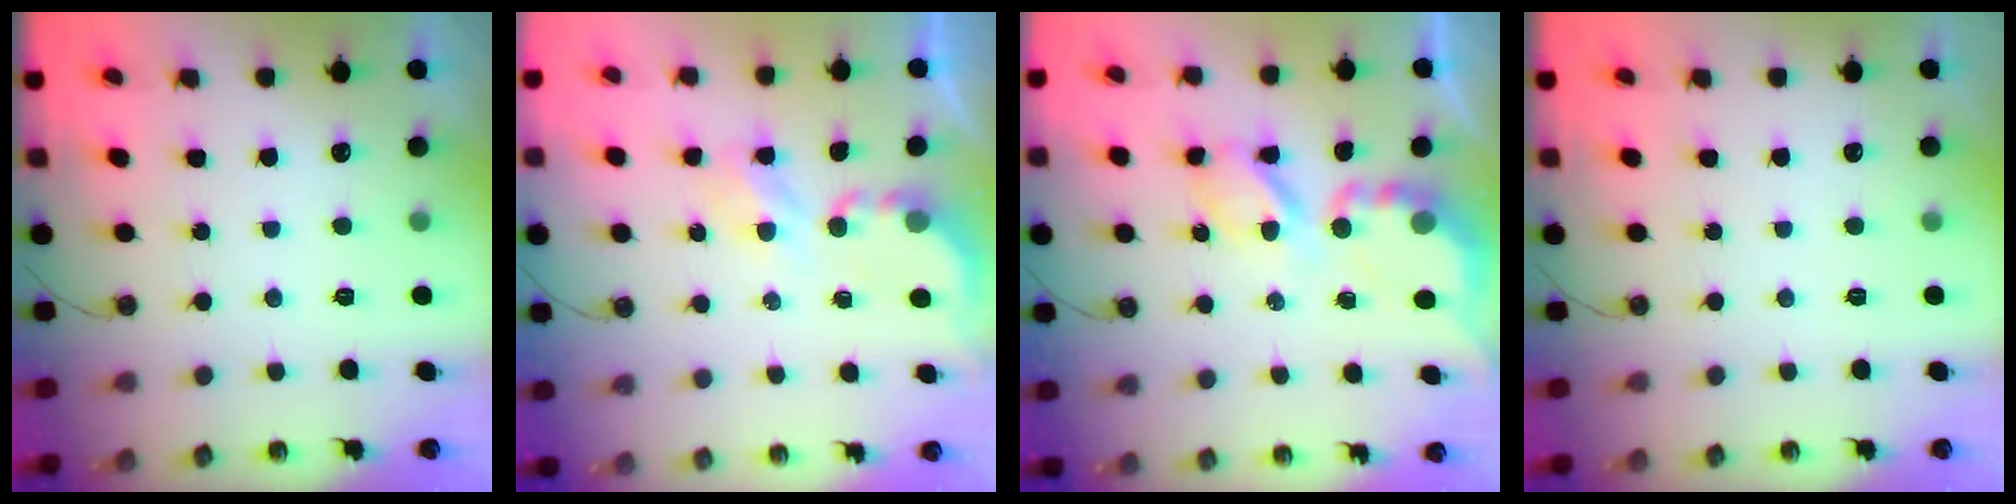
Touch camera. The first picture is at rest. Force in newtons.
{"total": 3.9, "press": 3.9, "slide": 0.1}
{"total": 7.9, "press": 7.9, "slide": 0.5}
{"total": 0.0}